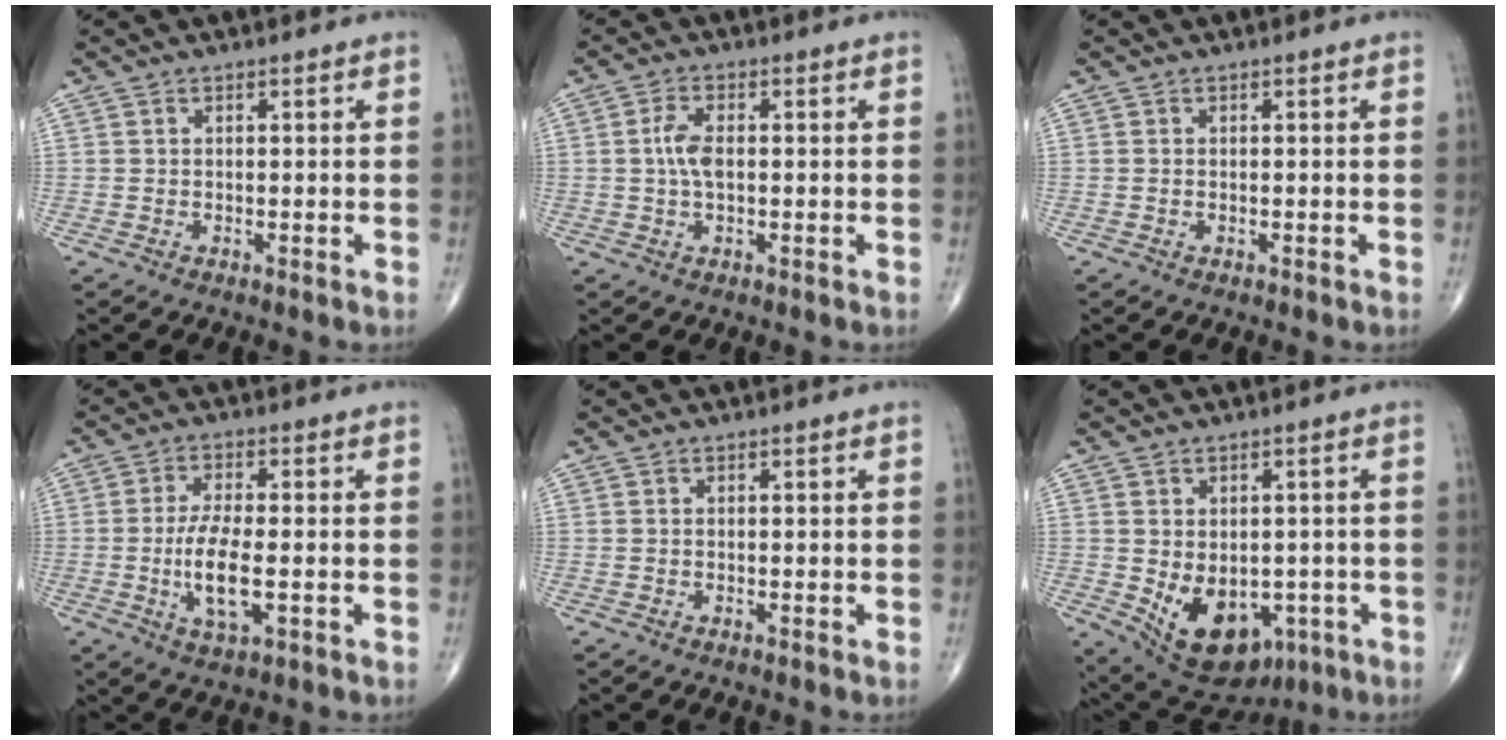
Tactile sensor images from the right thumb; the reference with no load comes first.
{"total": 4.1, "force": [0.1, 1.9, 3.6], "torque": [-0.080, 0.006, -0.002]}
{"total": 0.0}
{"total": 8.4, "force": [-1.5, 3.0, 7.7], "torque": [-0.156, -0.003, -0.026]}
{"total": 0.0}
{"total": 13.3, "force": [-3.7, 9.1, 9.0], "torque": [-0.110, 0.000, -0.030]}